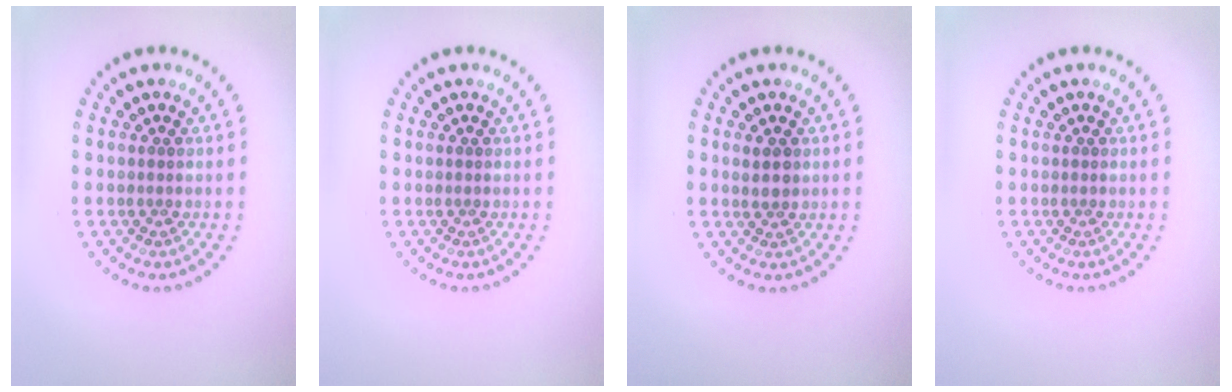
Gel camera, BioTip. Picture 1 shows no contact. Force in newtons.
{"total": 0.0}
{"total": 1.5, "press": 1.5, "slide": 0.5}
{"total": 0.0}